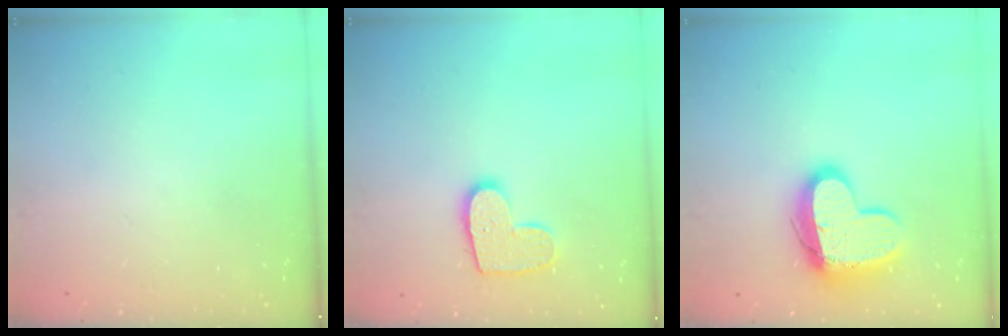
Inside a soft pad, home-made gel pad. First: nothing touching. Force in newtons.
{"total": 10.8, "press": 10.8, "slide": 0.5}
{"total": 13.5, "press": 13.5, "slide": 1.2}